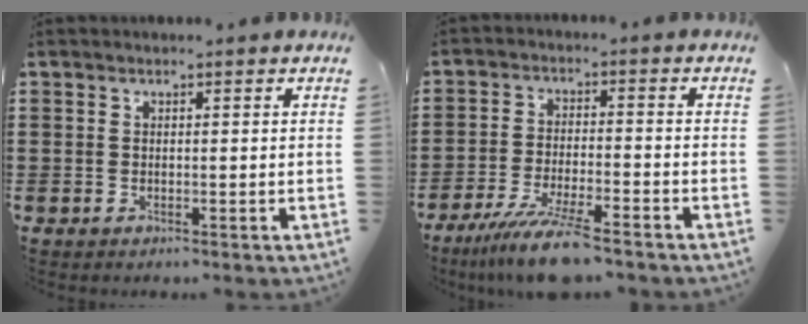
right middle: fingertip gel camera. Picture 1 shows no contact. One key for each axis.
{"total": 8.4, "fx": -6.7, "fy": 0.4, "fz": 5.1, "tx": -0.098, "ty": -0.007, "tz": -0.126}